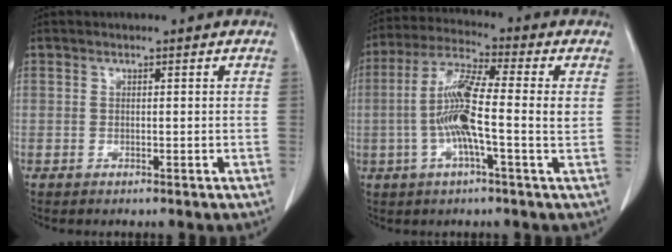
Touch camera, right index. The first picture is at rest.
{"total": 10.5, "force": [-1.0, 0.7, 10.4], "torque": [-0.208, 0.009, -0.032]}